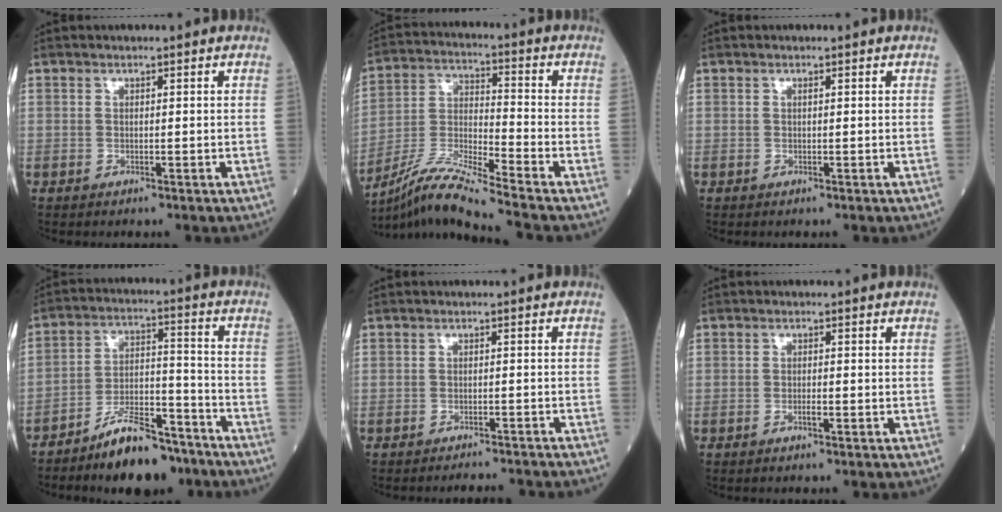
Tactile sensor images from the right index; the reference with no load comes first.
{"total": 12.0, "force": [-10.4, -2.1, 5.6], "torque": [-0.112, -0.014, -0.198]}
{"total": 0.0}
{"total": 11.3, "force": [-8.7, 3.5, 6.4], "torque": [-0.108, 0.014, -0.152]}
{"total": 5.6, "force": [-5.3, 0.2, 1.9], "torque": [-0.018, -0.010, -0.064]}
{"total": 1.2, "force": [-0.6, 0.2, 1.0], "torque": [-0.021, 0.001, -0.012]}